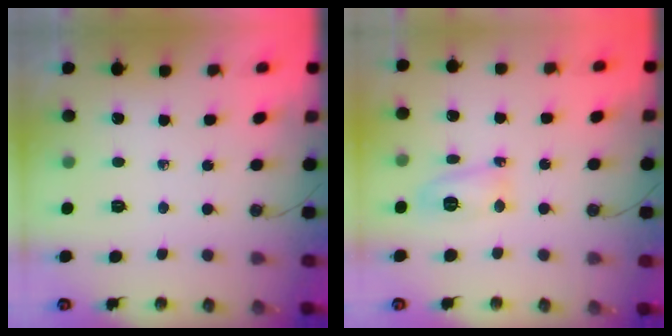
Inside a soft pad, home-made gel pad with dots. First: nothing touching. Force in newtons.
{"total": 6.9, "press": 6.2, "slide": 3.1}